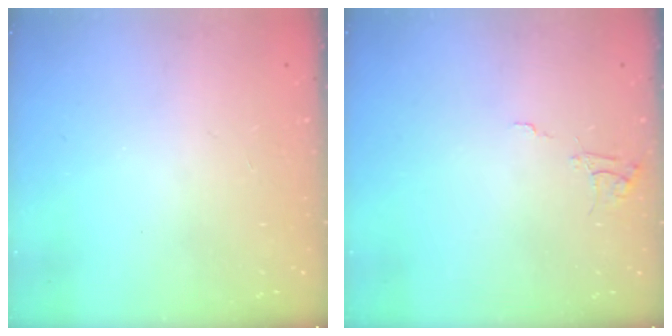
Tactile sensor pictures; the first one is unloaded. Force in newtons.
{"total": 4.6, "press": 4.6, "slide": 0.4}